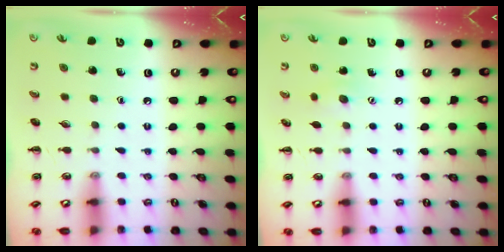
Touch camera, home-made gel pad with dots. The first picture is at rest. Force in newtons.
{"total": 5.8, "press": 5.6, "slide": 1.5}